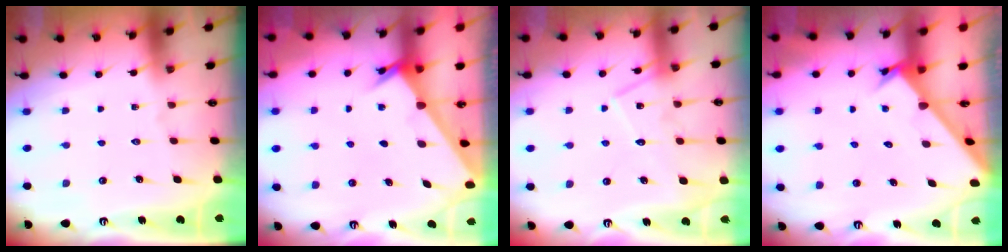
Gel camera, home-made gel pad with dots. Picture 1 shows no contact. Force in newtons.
{"total": 2.3, "press": 2.3, "slide": 0.3}
{"total": 13.7, "press": 13.7, "slide": 0.9}
{"total": 2.6, "press": 2.6, "slide": 0.3}